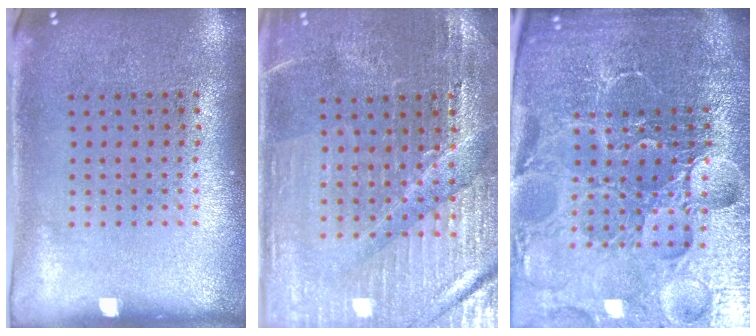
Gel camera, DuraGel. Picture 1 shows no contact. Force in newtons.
{"total": 3.2, "press": 3.2, "slide": 0.5}
{"total": 6.7, "press": 5.9, "slide": 3.2}